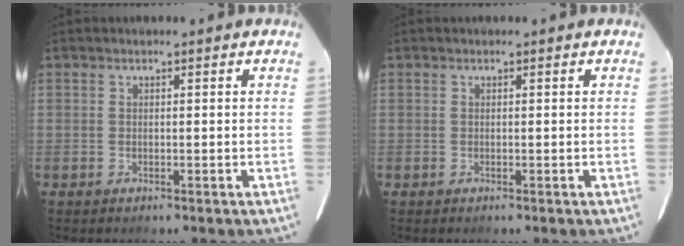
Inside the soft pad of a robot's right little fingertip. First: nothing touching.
{"total": 0.0}